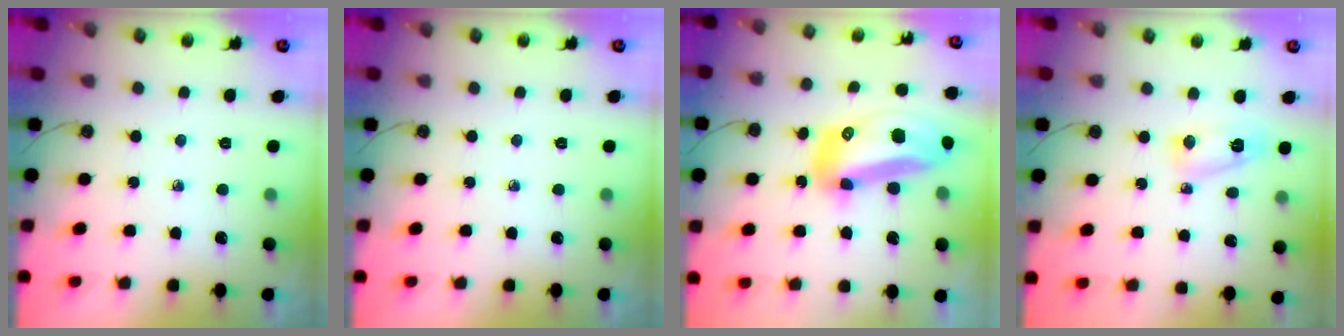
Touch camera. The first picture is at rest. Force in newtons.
{"total": 0.0}
{"total": 18.6, "press": 18.5, "slide": 2.1}
{"total": 5.6, "press": 5.5, "slide": 0.6}